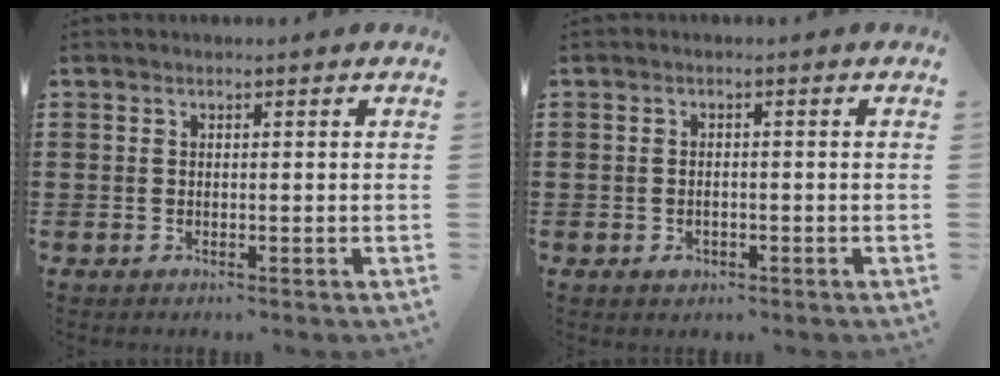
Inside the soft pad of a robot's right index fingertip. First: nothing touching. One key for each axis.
{"total": 1.3, "fx": -0.6, "fy": 0.9, "fz": 0.8, "tx": -0.018, "ty": -0.001, "tz": -0.012}